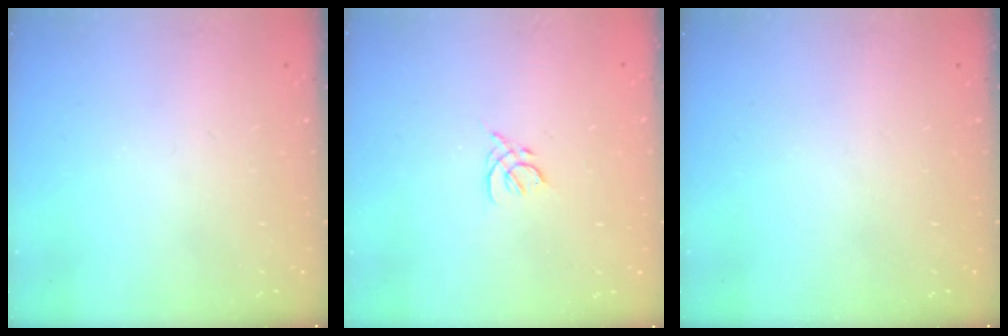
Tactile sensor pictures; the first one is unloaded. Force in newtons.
{"total": 2.0, "press": 1.9, "slide": 0.6}
{"total": 0.0}